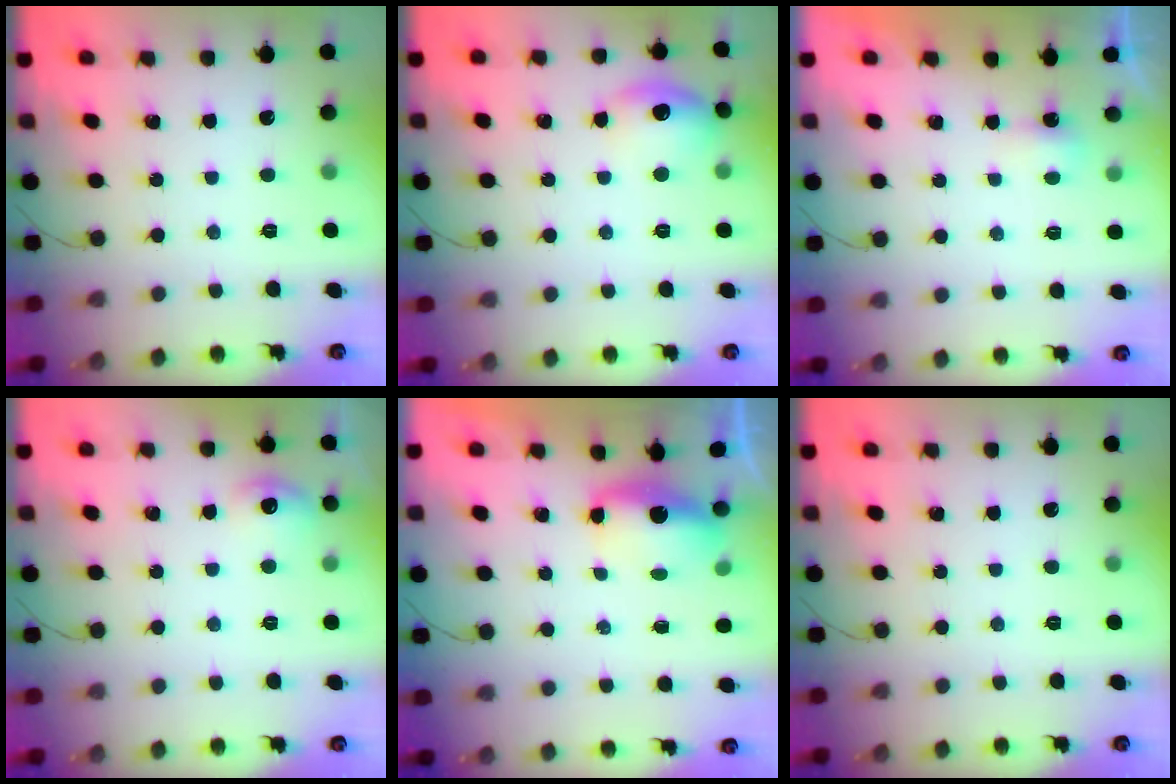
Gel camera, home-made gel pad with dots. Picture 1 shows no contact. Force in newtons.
{"total": 10.2, "press": 10.2, "slide": 1.1}
{"total": 2.3, "press": 2.1, "slide": 0.8}
{"total": 7.6, "press": 7.5, "slide": 1.2}
{"total": 5.7, "press": 5.7, "slide": 0.4}
{"total": 0.0}